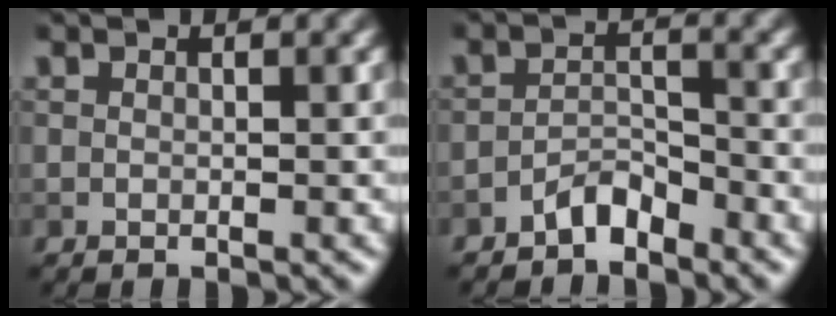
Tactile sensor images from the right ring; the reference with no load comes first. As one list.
[{"total": 2.2, "force": [-1.9, 0.7, 0.8], "torque": [-0.013, 0.011, -0.038]}]